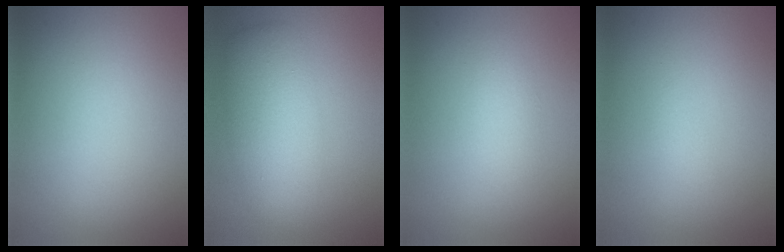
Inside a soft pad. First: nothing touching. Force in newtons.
{"total": 5.1, "press": 5.1, "slide": 0.1}
{"total": 1.4, "press": 1.4, "slide": 0.1}
{"total": 0.5, "press": 0.5, "slide": 0.1}